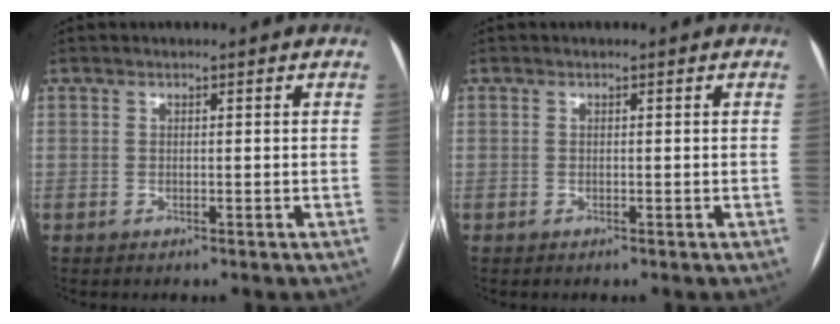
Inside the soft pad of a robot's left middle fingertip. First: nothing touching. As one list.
[{"total": 0.0}]